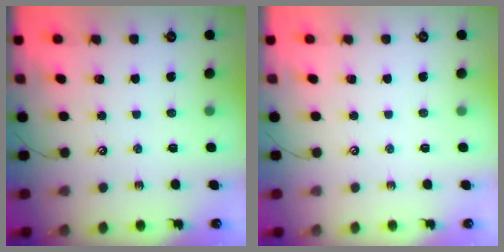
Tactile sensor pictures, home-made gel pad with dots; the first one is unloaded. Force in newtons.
{"total": 0.0}